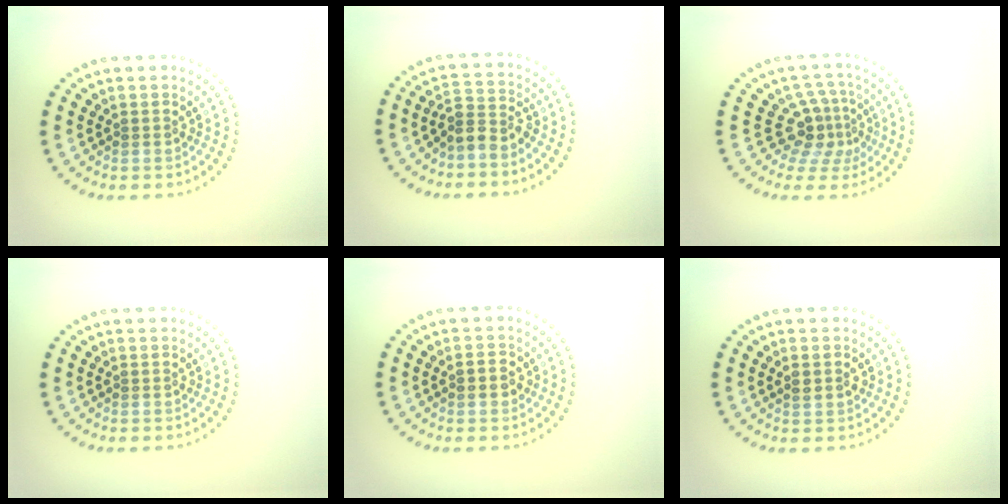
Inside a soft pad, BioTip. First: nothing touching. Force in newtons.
{"total": 2.9, "press": 2.4, "slide": 1.6}
{"total": 3.8, "press": 2.6, "slide": 2.7}
{"total": 0.0}
{"total": 1.3, "press": 1.3, "slide": 0.3}
{"total": 1.4, "press": 1.3, "slide": 0.4}